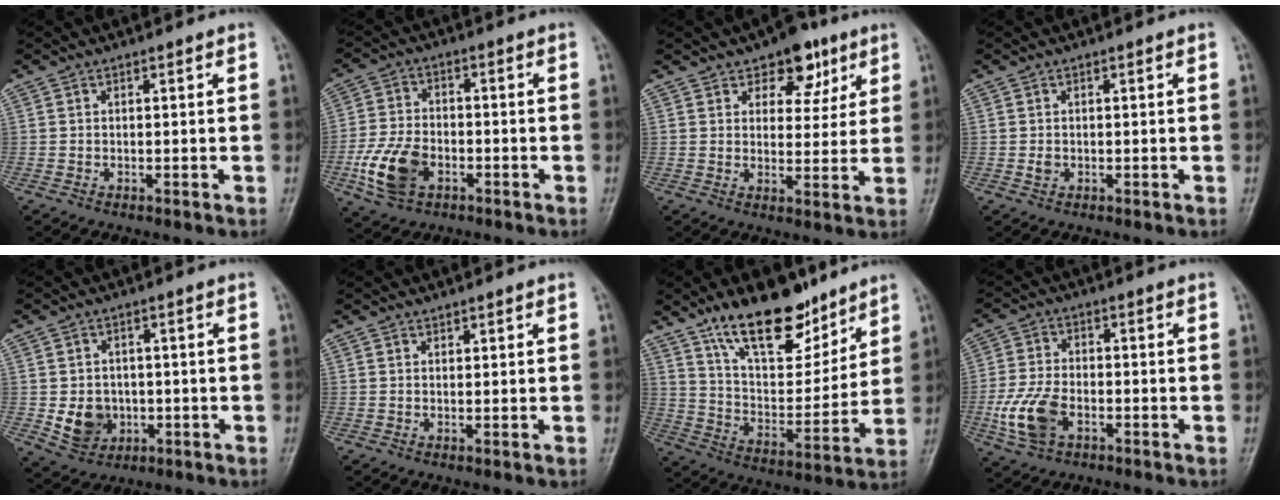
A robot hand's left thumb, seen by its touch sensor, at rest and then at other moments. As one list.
[{"total": 10.3, "force": [-3.7, 6.7, 6.8], "torque": [-0.133, 0.012, -0.070]}, {"total": 8.7, "force": [5.0, 5.2, 4.8], "torque": [-0.026, -0.020, 0.070]}, {"total": 1.1, "force": [-0.2, 1.0, 0.6], "torque": [-0.007, 0.001, -0.001]}, {"total": 6.9, "force": [-1.1, 5.9, 3.4], "torque": [-0.030, 0.003, -0.007]}, {"total": 0.7, "force": [0.6, 0.3, 0.1], "torque": [0.004, -0.005, 0.008]}, {"total": 18.9, "force": [13.3, 8.1, 10.7], "torque": [-0.121, -0.080, 0.232]}, {"total": 9.2, "force": [-3.1, 5.6, 6.6], "torque": [-0.139, 0.008, -0.060]}]